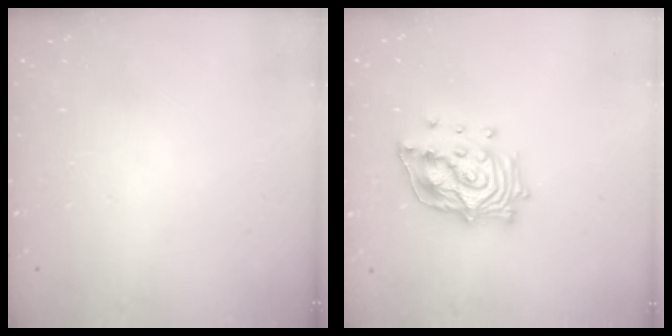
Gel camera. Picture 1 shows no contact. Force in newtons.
{"total": 16.0, "press": 15.9, "slide": 2.3}